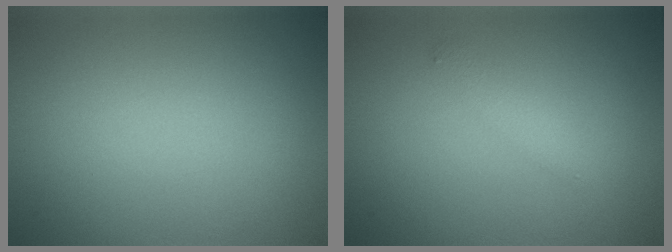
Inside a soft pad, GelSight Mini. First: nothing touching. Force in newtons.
{"total": 1.3, "press": 1.3, "slide": 0.0}